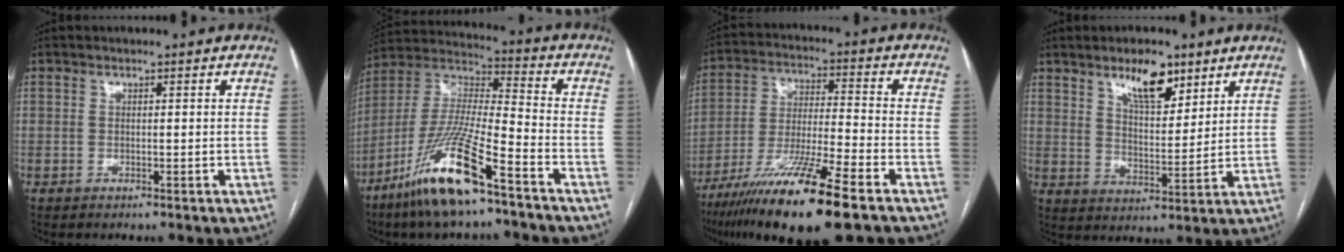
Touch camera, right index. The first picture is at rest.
{"total": 16.8, "force": [-10.3, 1.6, 13.2], "torque": [-0.287, -0.028, -0.197]}
{"total": 17.0, "force": [-10.9, 0.5, 13.0], "torque": [-0.246, -0.045, -0.194]}
{"total": 8.5, "force": [5.6, 3.1, 5.6], "torque": [-0.096, 0.000, 0.100]}